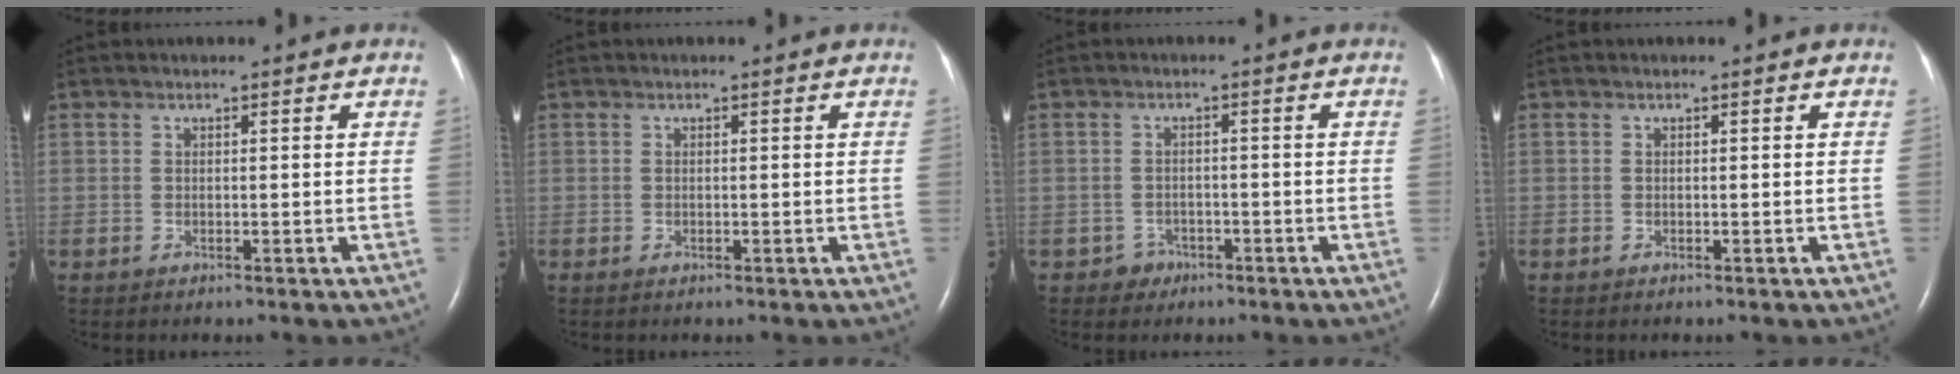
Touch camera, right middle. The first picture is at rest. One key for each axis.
{"total": 0.0}
{"total": 2.2, "fx": -1.4, "fy": 1.7, "fz": -0.1, "tx": 0.001, "ty": 0.009, "tz": -0.023}
{"total": 0.0}